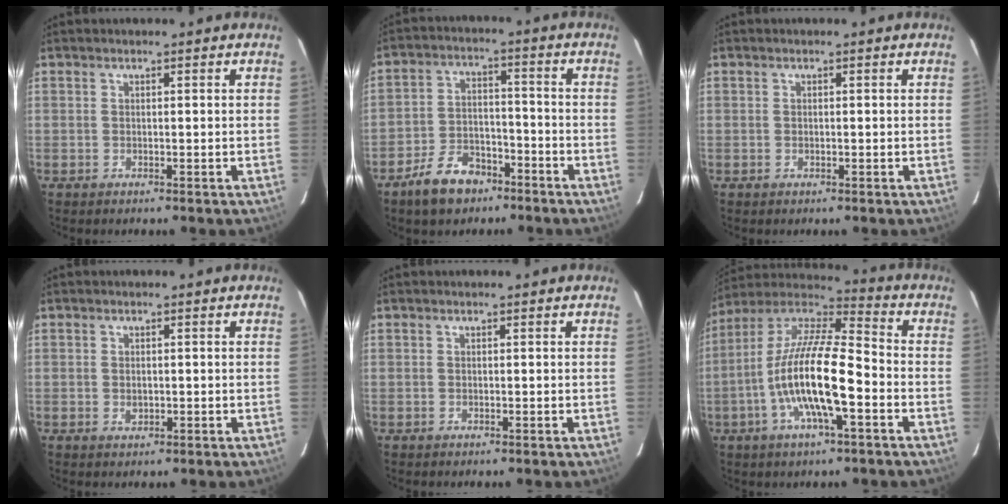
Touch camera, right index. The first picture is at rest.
{"total": 9.7, "force": [-6.7, 5.5, 4.4], "torque": [-0.105, 0.018, -0.105]}
{"total": 0.0}
{"total": 1.6, "force": [-0.2, 1.3, 0.9], "torque": [-0.014, 0.001, -0.001]}
{"total": 0.0}
{"total": 17.5, "force": [-5.2, 4.2, 16.2], "torque": [-0.306, -0.009, -0.106]}